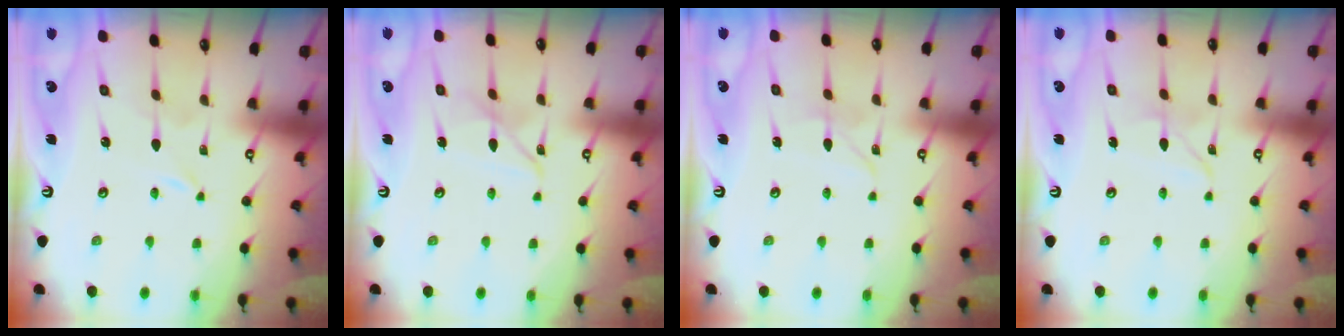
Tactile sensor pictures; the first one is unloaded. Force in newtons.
{"total": 7.1, "press": 7.1, "slide": 0.6}
{"total": 2.8, "press": 2.8, "slide": 0.3}
{"total": 4.0, "press": 4.0, "slide": 0.3}